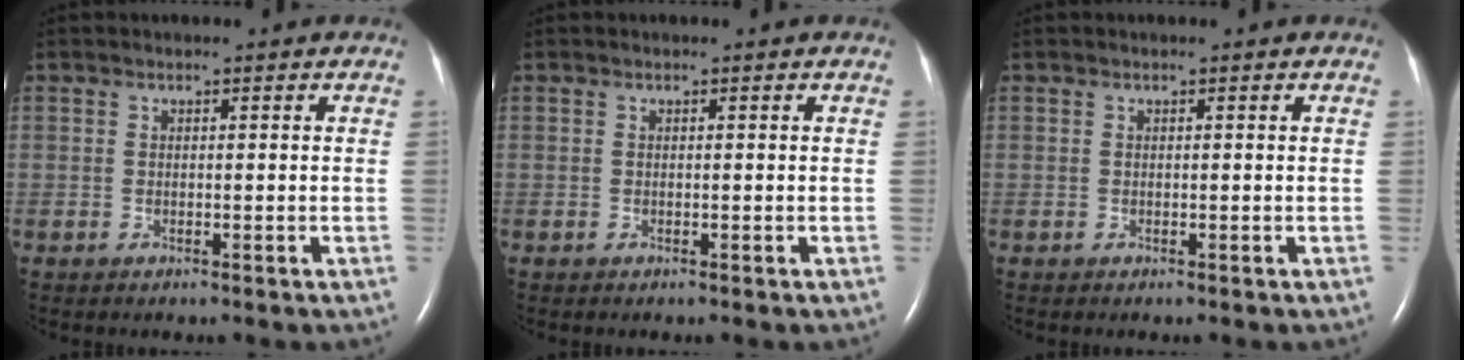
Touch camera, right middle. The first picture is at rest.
{"total": 0.0}
{"total": 0.0}